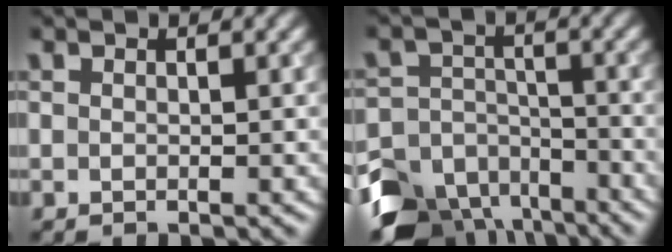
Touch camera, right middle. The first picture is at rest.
{"total": 9.3, "force": [-7.1, 5.4, 2.7], "torque": [-0.037, -0.004, -0.121]}